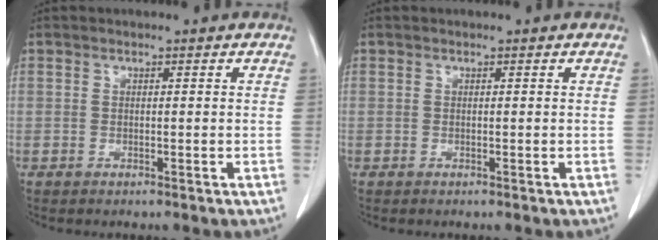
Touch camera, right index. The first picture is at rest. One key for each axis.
{"total": 0.0}